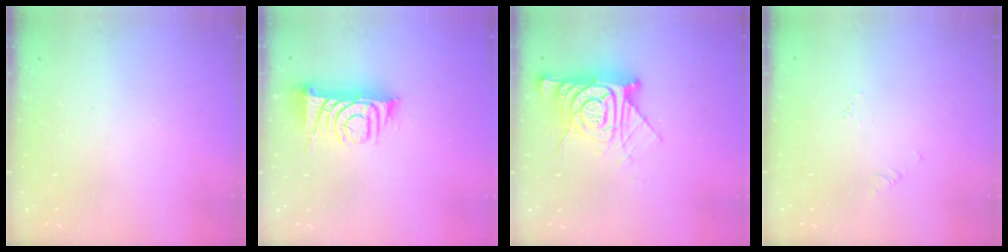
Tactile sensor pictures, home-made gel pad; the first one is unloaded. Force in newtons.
{"total": 9.7, "press": 9.6, "slide": 1.2}
{"total": 14.6, "press": 14.5, "slide": 1.4}
{"total": 2.7, "press": 2.7, "slide": 0.2}